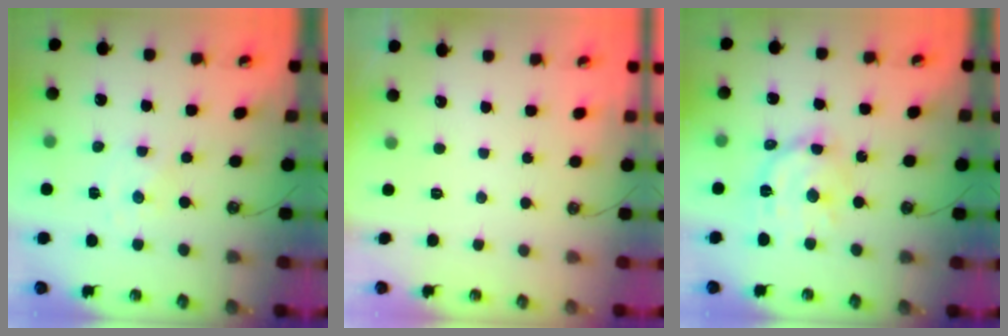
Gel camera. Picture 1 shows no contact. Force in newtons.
{"total": 0.0}
{"total": 14.1, "press": 14.1, "slide": 1.2}